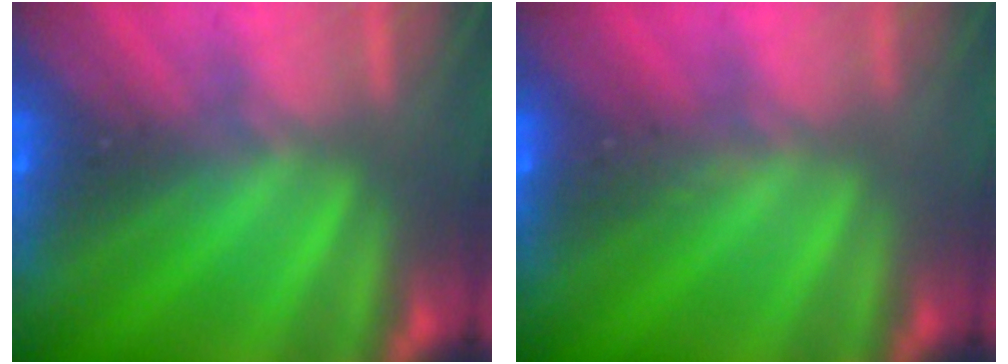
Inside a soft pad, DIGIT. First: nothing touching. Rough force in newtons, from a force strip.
{"total": 2.9}